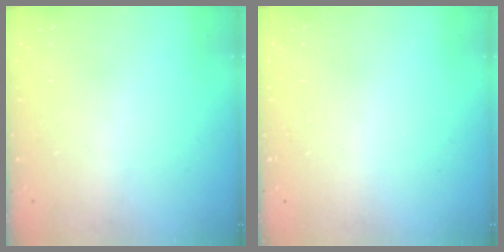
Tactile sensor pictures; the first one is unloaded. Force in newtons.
{"total": 0.0}